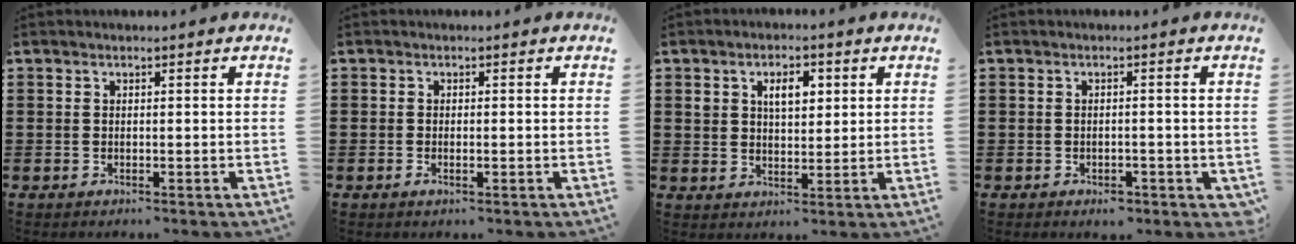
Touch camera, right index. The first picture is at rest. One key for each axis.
{"total": 0.8, "fx": -0.2, "fy": 0.2, "fz": 0.8, "tx": -0.015, "ty": -0.005, "tz": -0.003}
{"total": 4.5, "fx": 1.7, "fy": 2.7, "fz": 3.2, "tx": -0.057, "ty": 0.008, "tz": 0.024}
{"total": 1.7, "fx": -1.0, "fy": 1.0, "fz": 0.9, "tx": -0.020, "ty": 0.001, "tz": -0.020}